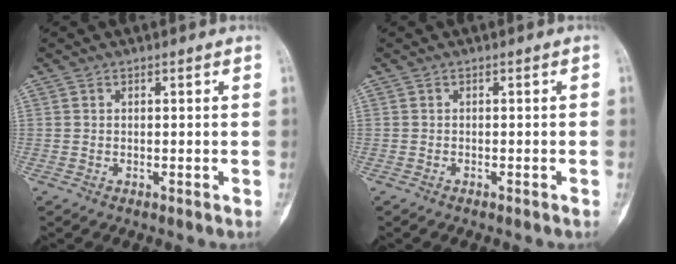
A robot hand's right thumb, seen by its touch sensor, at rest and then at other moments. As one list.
[{"total": 0.6, "force": [-0.4, 0.2, 0.4], "torque": [-0.008, 0.011, -0.008]}]